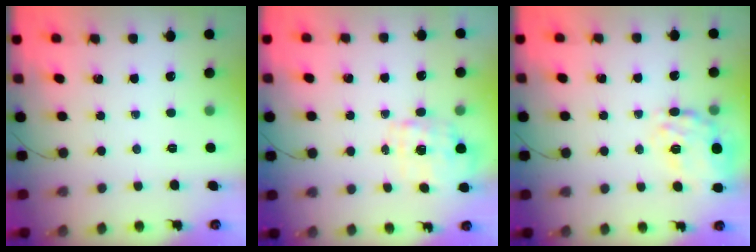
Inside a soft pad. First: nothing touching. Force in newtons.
{"total": 1.7, "press": 1.6, "slide": 0.5}
{"total": 19.9, "press": 19.7, "slide": 3.0}